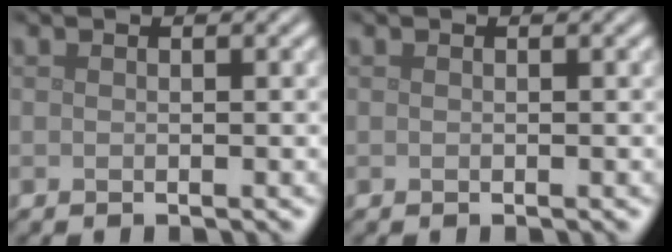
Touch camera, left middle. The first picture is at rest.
{"total": 0.0}